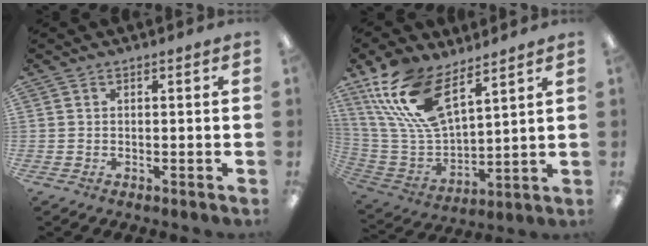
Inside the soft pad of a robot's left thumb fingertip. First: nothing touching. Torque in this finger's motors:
{"motor_torque": [0.26, 0.73, 1.80, -0.97, 0.34]}